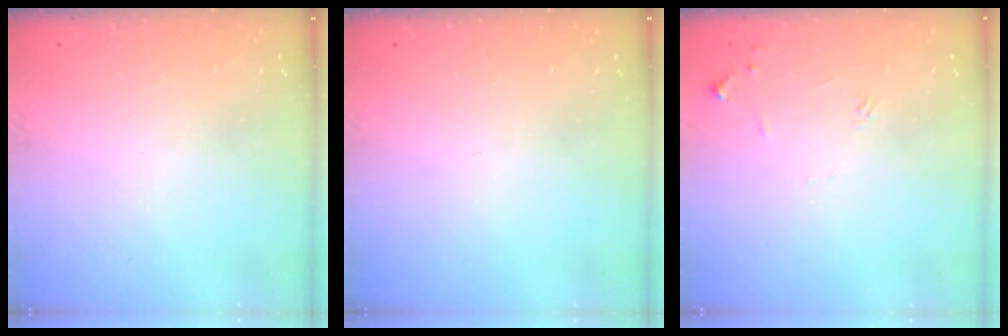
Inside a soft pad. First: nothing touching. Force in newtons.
{"total": 0.0}
{"total": 6.3, "press": 6.3, "slide": 0.8}